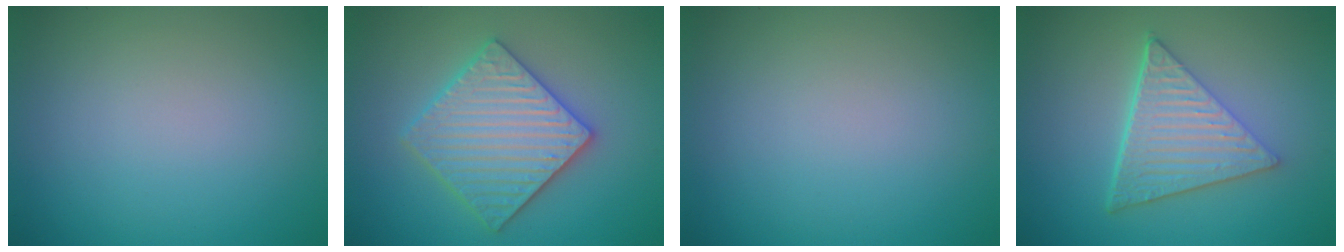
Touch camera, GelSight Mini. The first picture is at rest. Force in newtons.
{"total": 5.8, "press": 5.7, "slide": 1.1}
{"total": 0.0}
{"total": 6.4, "press": 4.4, "slide": 4.6}